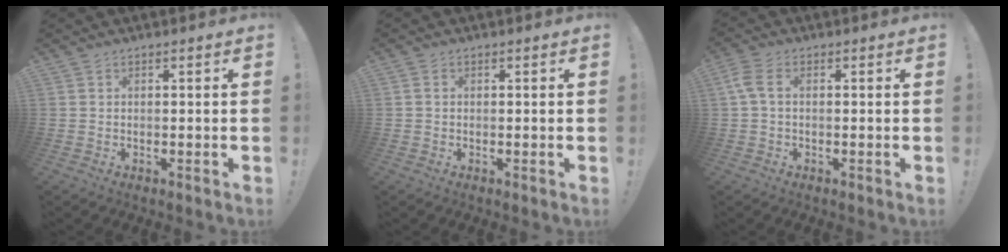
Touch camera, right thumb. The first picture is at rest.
{"total": 0.7, "force": [0.0, 0.7, 0.2], "torque": [-0.009, 0.004, 0.001]}
{"total": 4.3, "force": [0.6, 2.5, 3.5], "torque": [-0.082, 0.004, 0.012]}